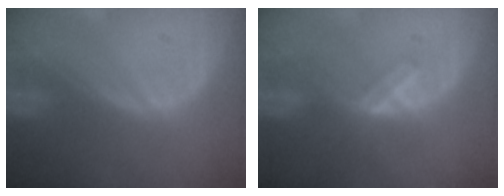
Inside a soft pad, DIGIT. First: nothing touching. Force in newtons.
{"total": 5.2, "press": 5.0, "slide": 1.7}